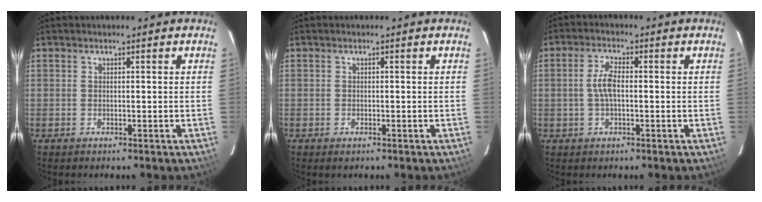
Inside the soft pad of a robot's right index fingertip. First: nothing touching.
{"total": 0.7, "force": [-0.4, 0.4, 0.3], "torque": [-0.005, -0.003, -0.008]}
{"total": 4.4, "force": [-0.2, 1.8, 4.0], "torque": [-0.084, 0.007, -0.004]}